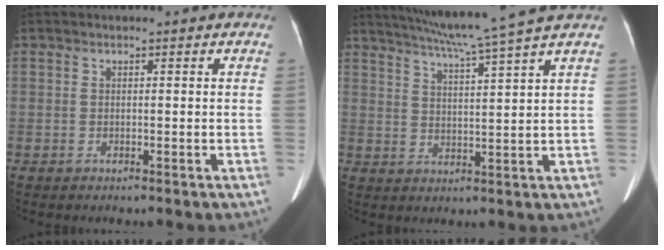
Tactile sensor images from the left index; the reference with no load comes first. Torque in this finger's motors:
{"motor_torque": [0.12, -0.52, -0.01, 0.06]}